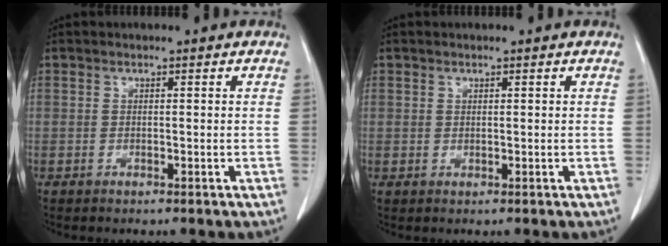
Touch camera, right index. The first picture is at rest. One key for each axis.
{"total": 0.9, "fx": 0.3, "fy": 0.8, "fz": 0.1, "tx": 0.007, "ty": 0.001, "tz": 0.001}